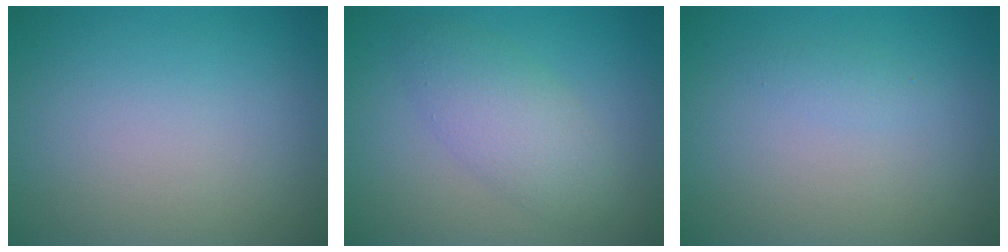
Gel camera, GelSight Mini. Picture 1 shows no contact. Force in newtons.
{"total": 3.8, "press": 3.8, "slide": 0.1}
{"total": 0.7, "press": 0.7, "slide": 0.0}